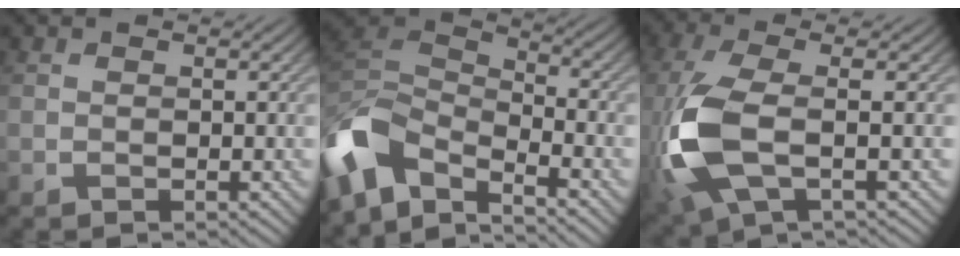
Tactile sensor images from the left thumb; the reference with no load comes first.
{"total": 9.8, "force": [-6.0, 4.9, 6.0], "torque": [-0.141, -0.006, -0.129]}
{"total": 10.1, "force": [-1.6, 4.1, 9.1], "torque": [-0.235, -0.014, -0.038]}